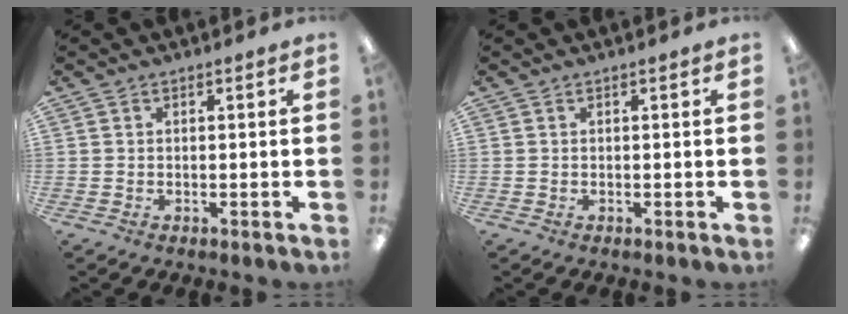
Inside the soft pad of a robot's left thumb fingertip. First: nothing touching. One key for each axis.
{"total": 0.0}